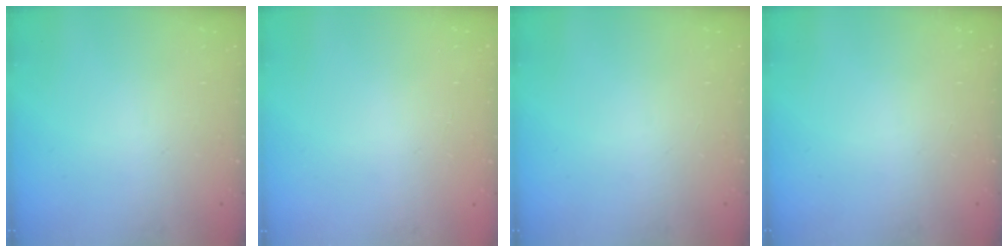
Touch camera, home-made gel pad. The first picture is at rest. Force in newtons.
{"total": 0.0}
{"total": 0.0}
{"total": 0.0}